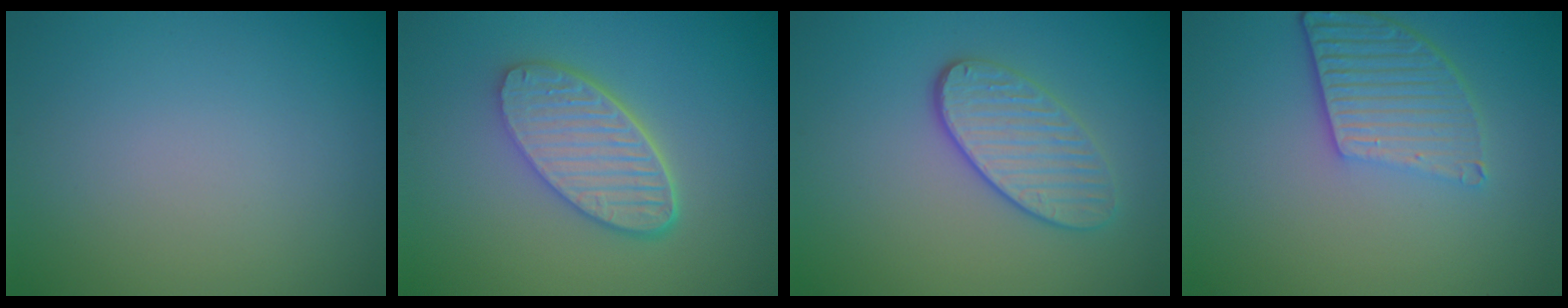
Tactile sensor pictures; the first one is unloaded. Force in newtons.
{"total": 5.6, "press": 4.4, "slide": 3.5}
{"total": 3.7, "press": 3.2, "slide": 1.7}
{"total": 5.0, "press": 3.8, "slide": 3.3}